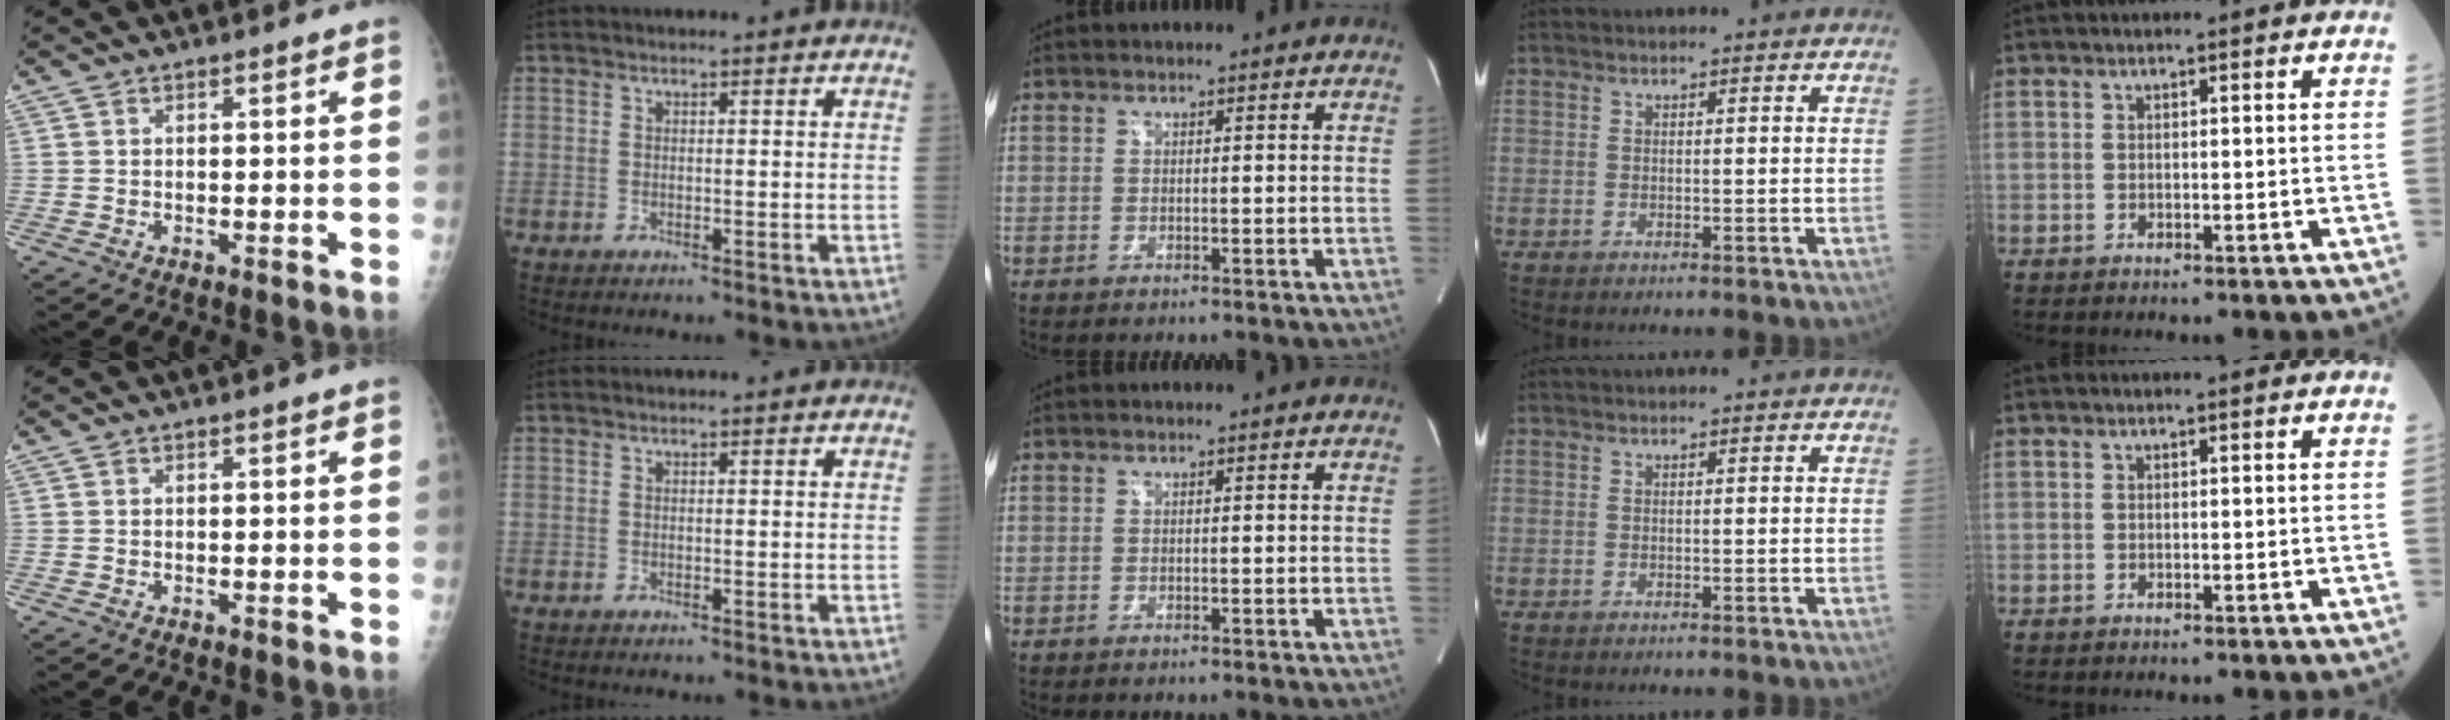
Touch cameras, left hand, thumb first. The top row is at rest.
{}